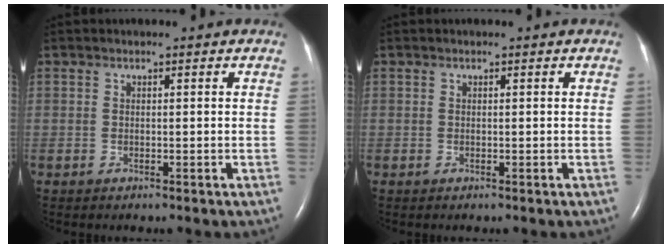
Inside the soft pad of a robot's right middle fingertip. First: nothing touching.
{"total": 0.0}